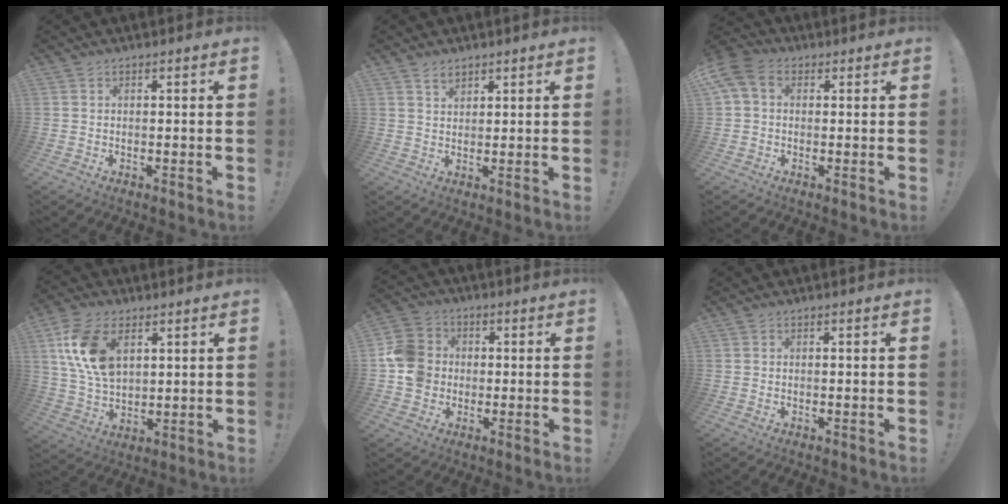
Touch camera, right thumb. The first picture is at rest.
{"total": 3.2, "force": [2.4, 1.7, 1.1], "torque": [-0.009, -0.014, 0.043]}
{"total": 7.6, "force": [2.4, 5.2, 4.9], "torque": [-0.105, 0.002, 0.053]}
{"total": 15.1, "force": [5.9, 9.5, 10.2], "torque": [-0.198, -0.011, 0.115]}
{"total": 11.7, "force": [-0.7, 10.6, 4.9], "torque": [-0.085, 0.022, -0.007]}
{"total": 0.0}